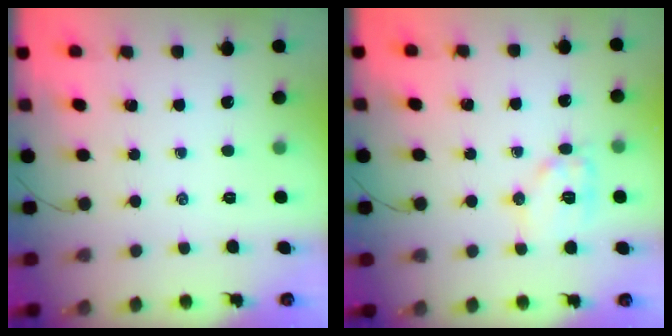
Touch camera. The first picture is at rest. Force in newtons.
{"total": 10.7, "press": 10.7, "slide": 0.4}